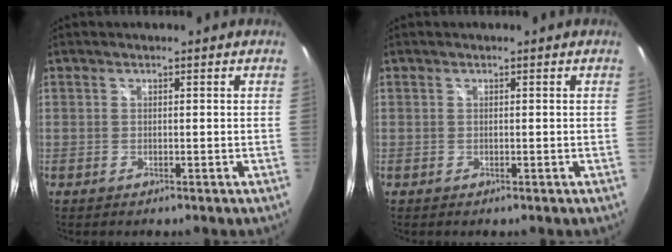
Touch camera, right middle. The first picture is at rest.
{"total": 0.0}